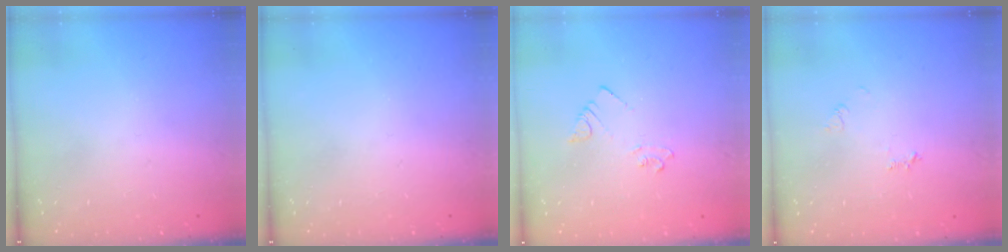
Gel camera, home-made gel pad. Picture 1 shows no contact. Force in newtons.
{"total": 0.0}
{"total": 3.6, "press": 3.6, "slide": 0.6}
{"total": 4.1, "press": 4.0, "slide": 0.4}